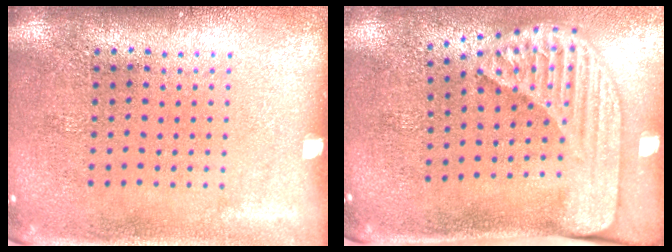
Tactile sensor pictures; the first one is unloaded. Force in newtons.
{"total": 2.4, "press": 1.8, "slide": 1.7}